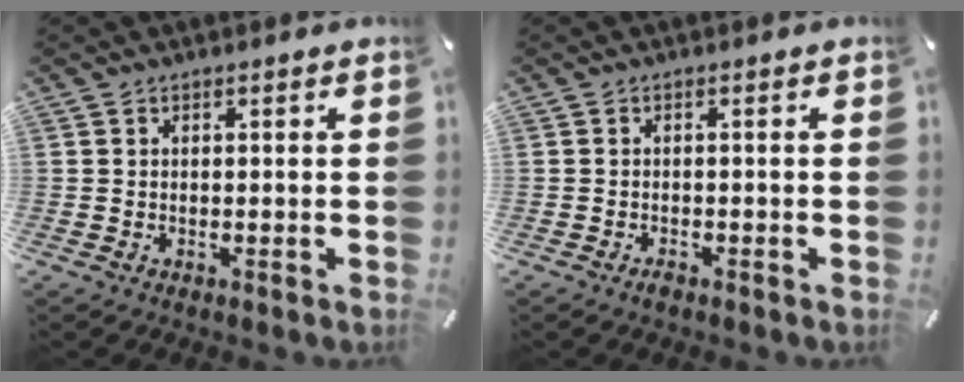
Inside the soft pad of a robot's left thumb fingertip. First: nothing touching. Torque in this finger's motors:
{"motor_torque": [-0.13, 0.28, -0.10, 0.08, 0.03]}